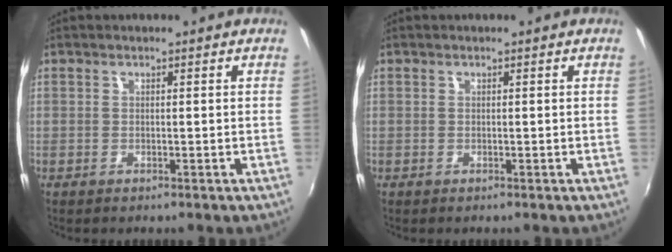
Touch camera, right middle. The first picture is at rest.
{"total": 0.0}